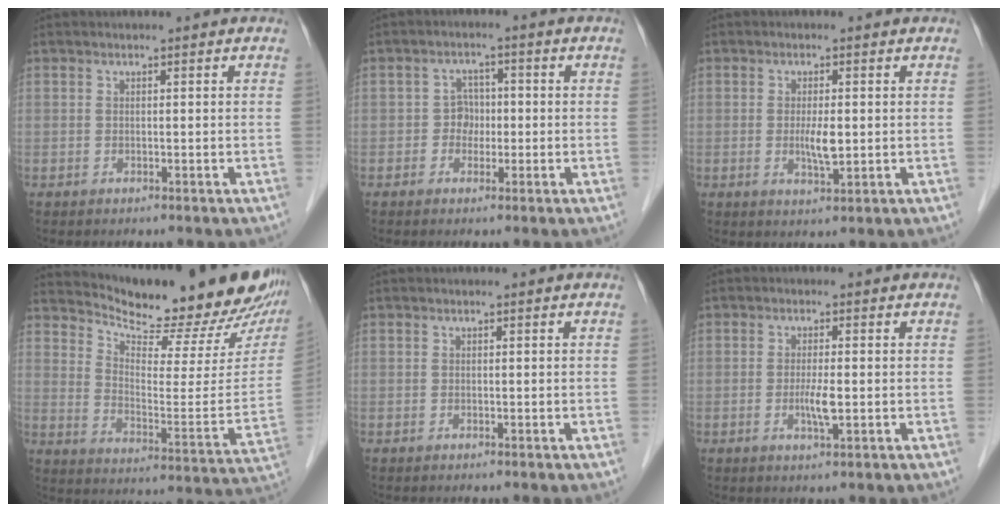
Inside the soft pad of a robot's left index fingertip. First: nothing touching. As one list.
[{"total": 2.9, "force": [-0.6, 2.6, 1.3], "torque": [-0.015, 0.008, -0.014]}, {"total": 3.4, "force": [-0.1, 0.8, 3.3], "torque": [-0.062, -0.005, 0.001]}, {"total": 23.8, "force": [21.6, 3.8, 9.1], "torque": [-0.143, -0.085, 0.284]}, {"total": 0.0}, {"total": 3.0, "force": [-0.5, 0.3, 2.9], "torque": [-0.060, -0.005, -0.009]}]